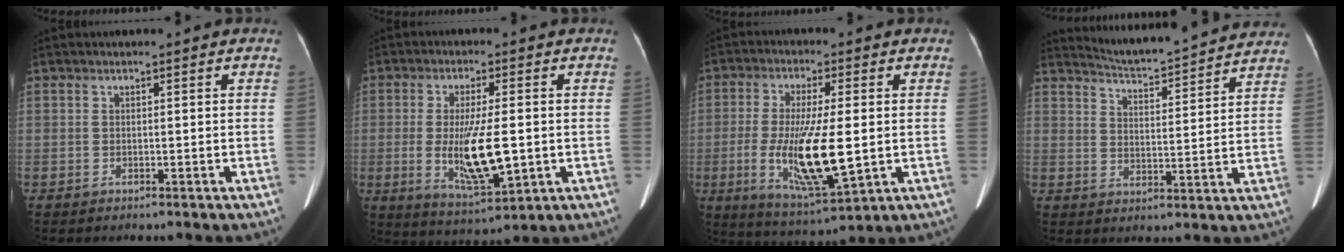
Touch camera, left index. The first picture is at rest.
{"total": 10.5, "force": [-1.2, 2.4, 10.2], "torque": [-0.196, -0.021, -0.010]}
{"total": 13.2, "force": [-1.6, 2.5, 12.9], "torque": [-0.247, -0.027, -0.020]}
{"total": 15.4, "force": [14.8, 1.0, 4.3], "torque": [-0.071, -0.008, 0.194]}